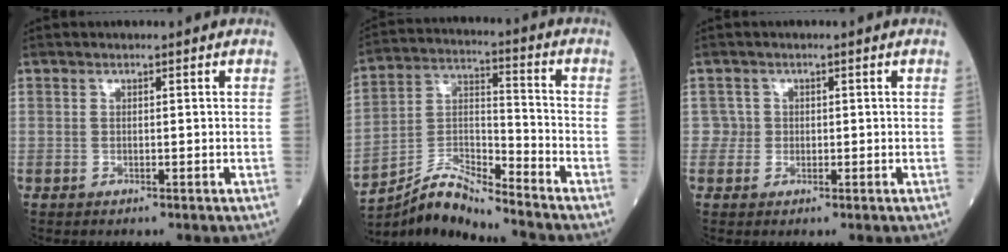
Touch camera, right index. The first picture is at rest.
{"total": 9.4, "force": [-9.1, -0.9, 2.2], "torque": [-0.053, 0.020, -0.168]}
{"total": 1.5, "force": [0.1, 1.5, -0.4], "torque": [0.017, 0.007, -0.001]}